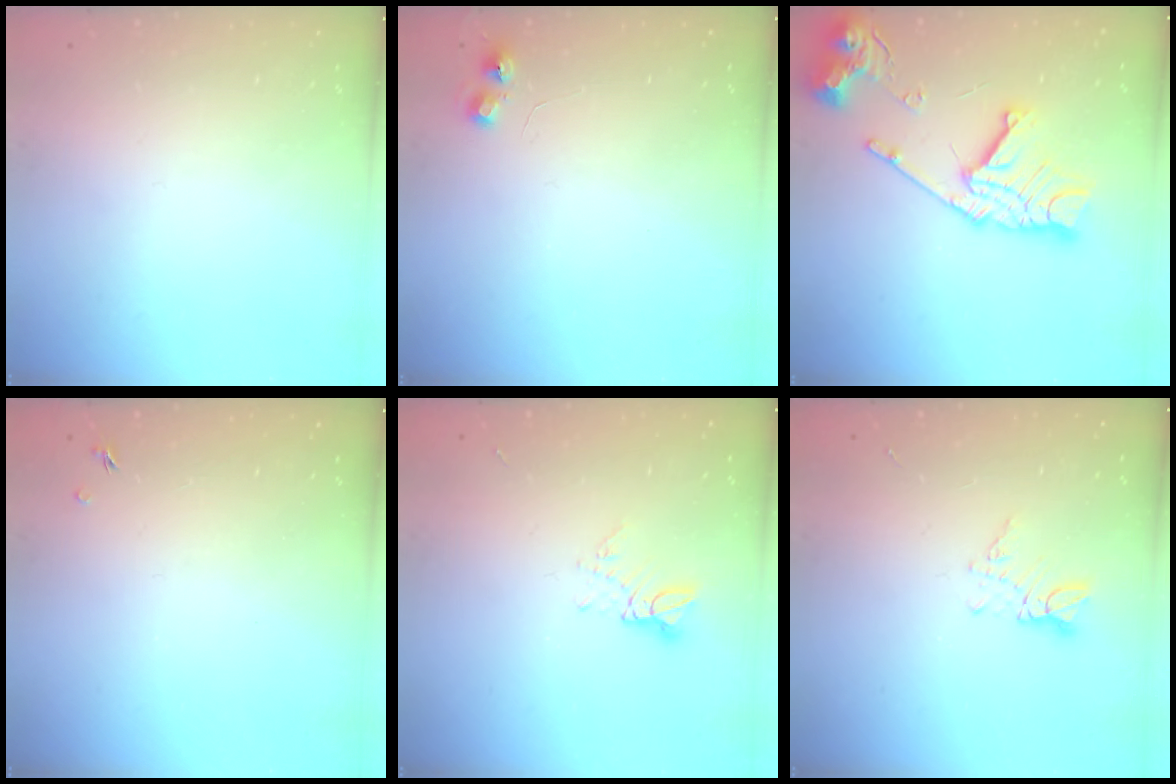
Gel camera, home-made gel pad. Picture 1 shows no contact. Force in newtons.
{"total": 5.7, "press": 5.6, "slide": 1.0}
{"total": 18.5, "press": 18.4, "slide": 2.1}
{"total": 1.3, "press": 1.3, "slide": 0.3}
{"total": 3.6, "press": 3.6, "slide": 0.1}
{"total": 3.7, "press": 3.7, "slide": 0.5}